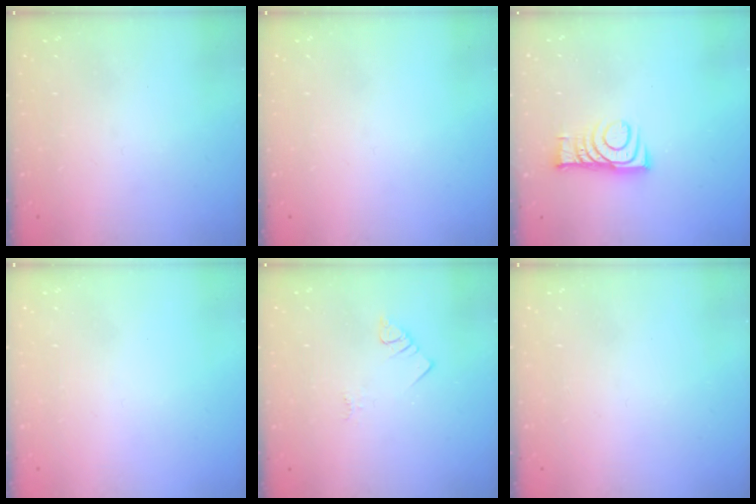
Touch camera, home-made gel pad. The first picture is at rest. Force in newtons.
{"total": 0.0}
{"total": 8.8, "press": 8.8, "slide": 0.1}
{"total": 1.8, "press": 1.8, "slide": 0.2}
{"total": 2.0, "press": 2.0, "slide": 0.4}
{"total": 1.8, "press": 1.7, "slide": 0.1}